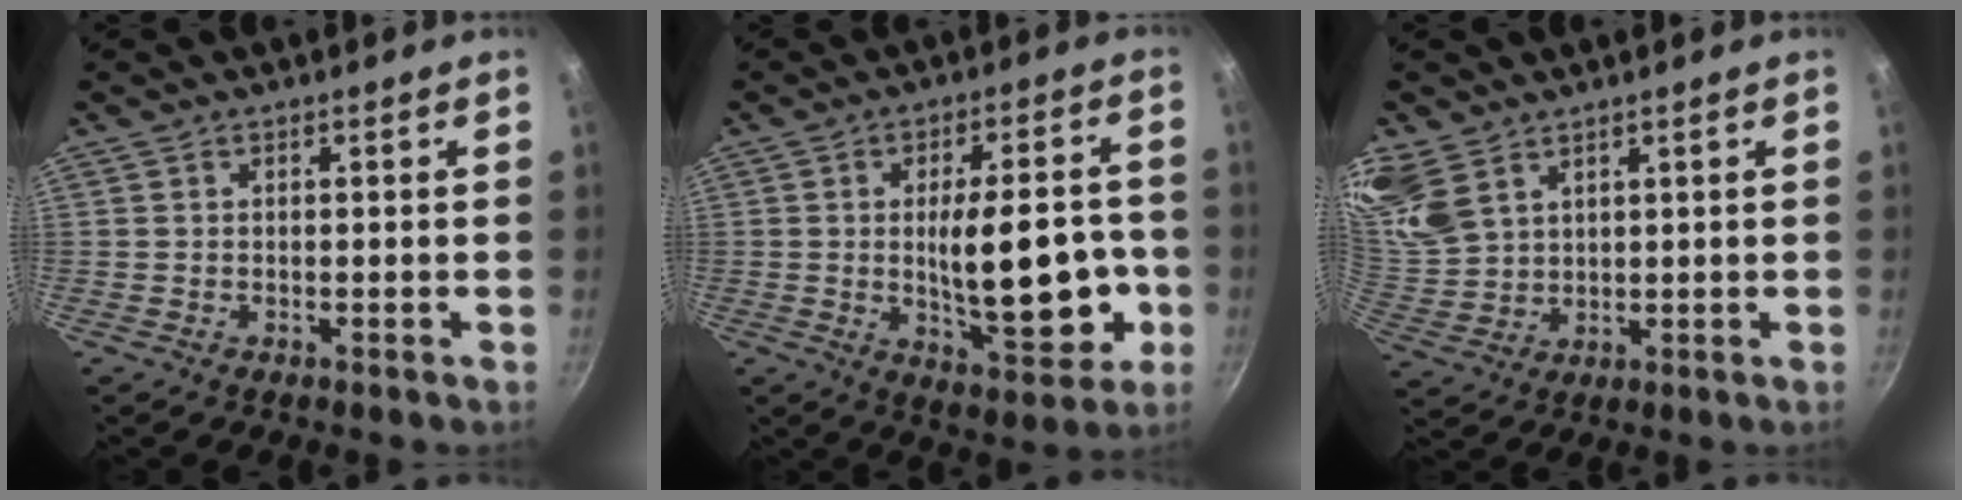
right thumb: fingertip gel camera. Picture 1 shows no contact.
{"total": 17.6, "force": [-2.4, 7.3, 15.9], "torque": [-0.198, 0.007, -0.021]}
{"total": 10.8, "force": [7.0, 6.6, 4.9], "torque": [-0.097, -0.013, 0.156]}